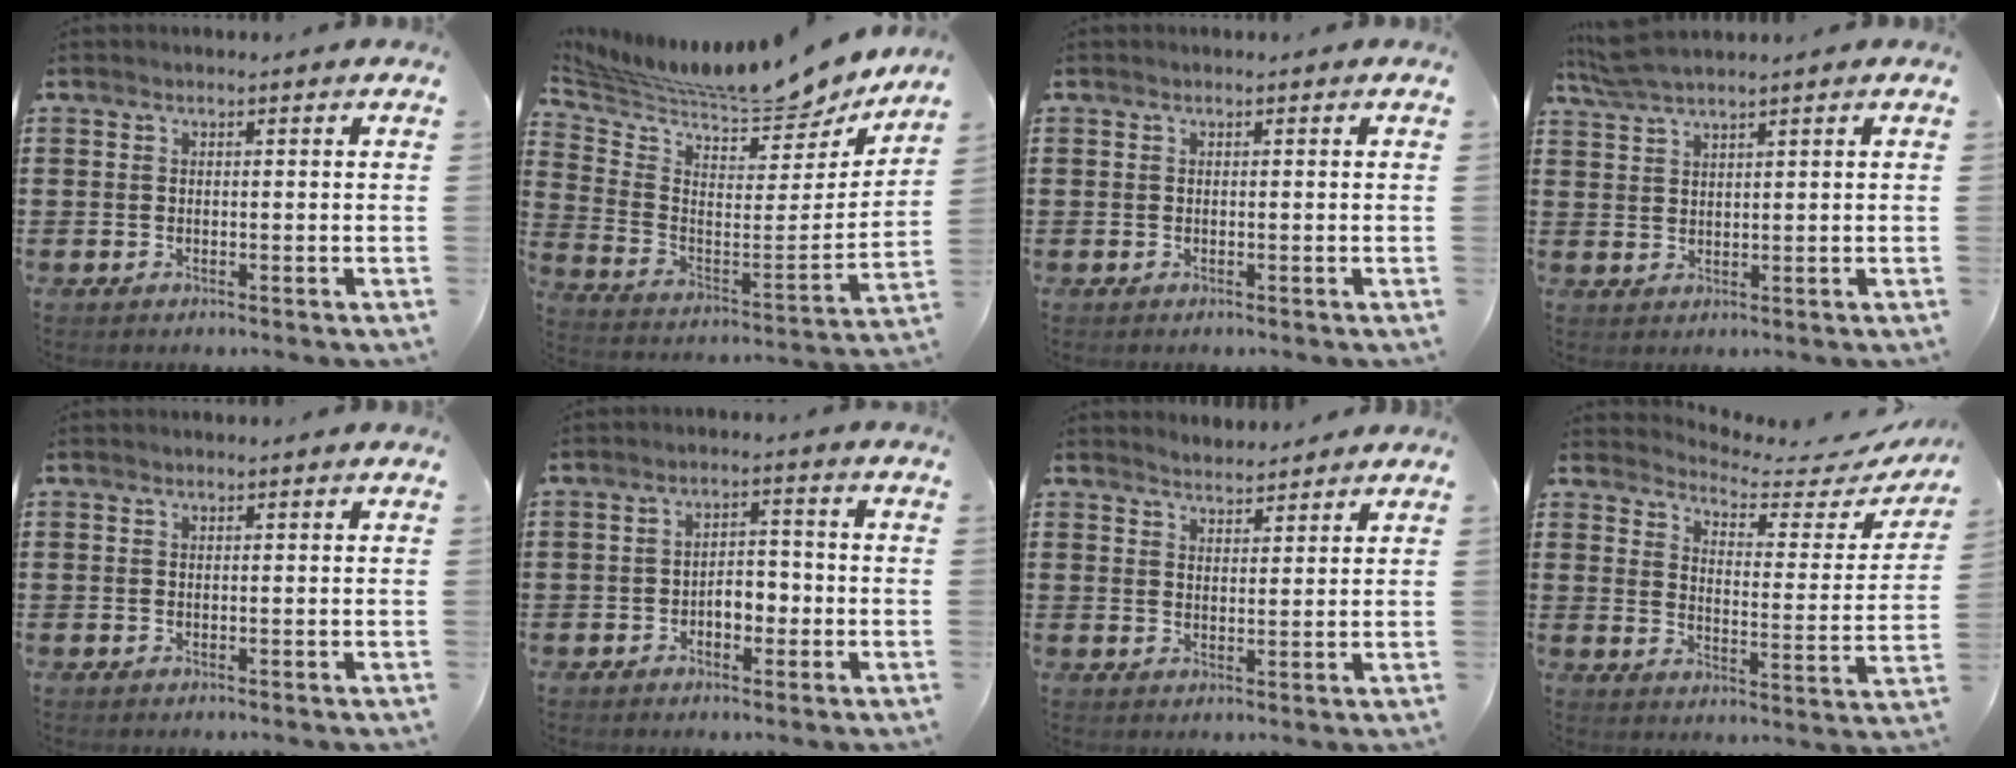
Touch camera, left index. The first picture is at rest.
{"total": 7.8, "force": [7.4, 0.3, 2.3], "torque": [-0.080, -0.074, 0.119]}
{"total": 0.0}
{"total": 3.6, "force": [3.2, 0.2, 1.7], "torque": [-0.043, -0.001, 0.060]}
{"total": 0.0}
{"total": 3.7, "force": [-1.3, 2.2, 2.8], "torque": [-0.046, 0.003, -0.028]}
{"total": 2.8, "force": [2.8, 0.1, -0.2], "torque": [-0.005, -0.006, 0.054]}
{"total": 3.6, "force": [3.5, 0.4, 0.9], "torque": [-0.034, -0.034, 0.051]}